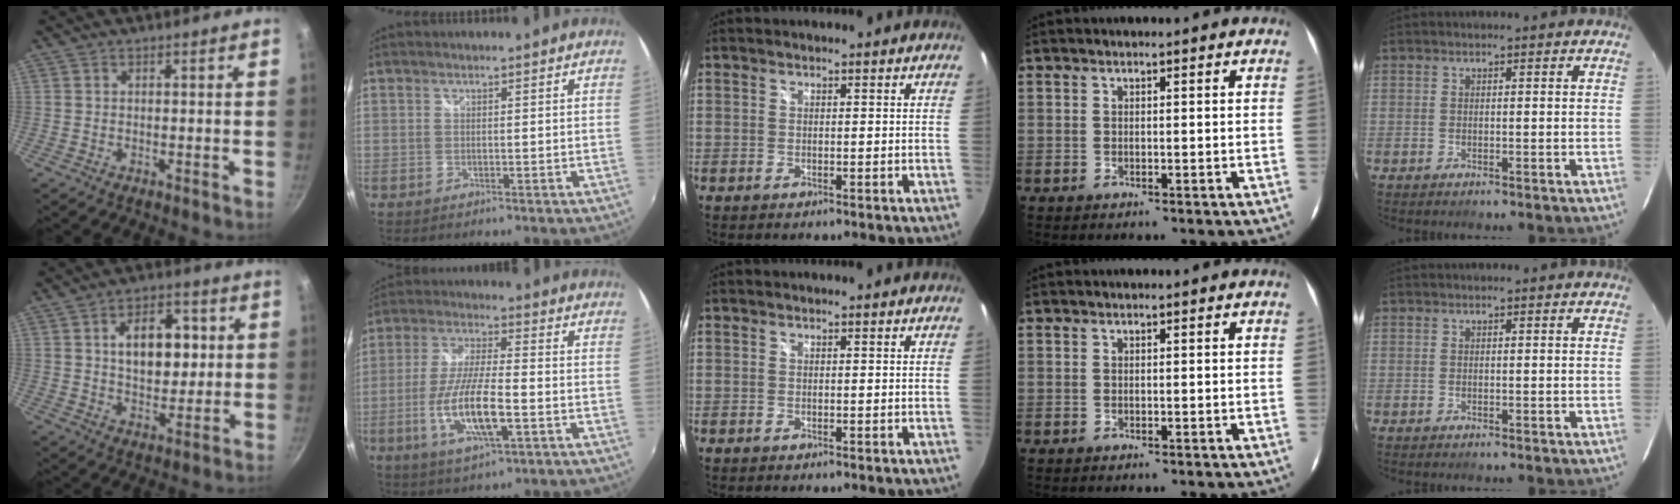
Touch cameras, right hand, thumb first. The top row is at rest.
{"thumb": {"total": 12.1, "force": [2.2, 7.6, 9.2], "torque": [-0.099, 0.001, 0.031]}, "index": {"total": 13.2, "force": [-4.1, 3.3, 12.1], "torque": [-0.247, -0.012, -0.075]}}